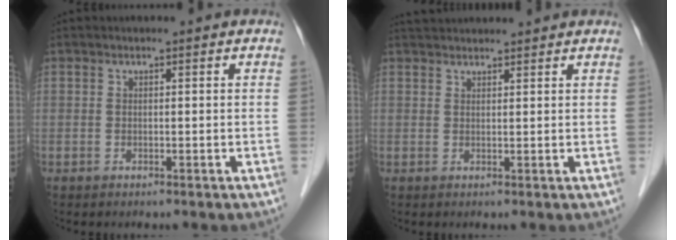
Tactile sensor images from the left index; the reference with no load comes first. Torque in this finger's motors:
{"motor_torque": [0.02, -0.68, 0.18, 0.06]}